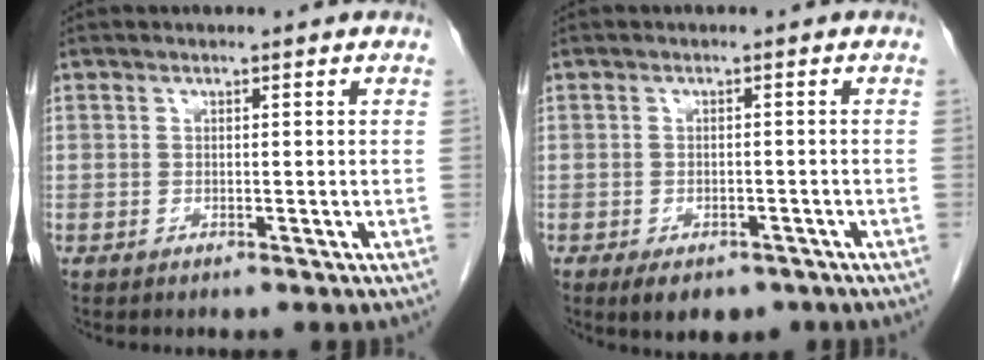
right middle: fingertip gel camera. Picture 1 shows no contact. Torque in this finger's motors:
{"motor_torque": [0.86, -0.42, 0.03, 0.04]}